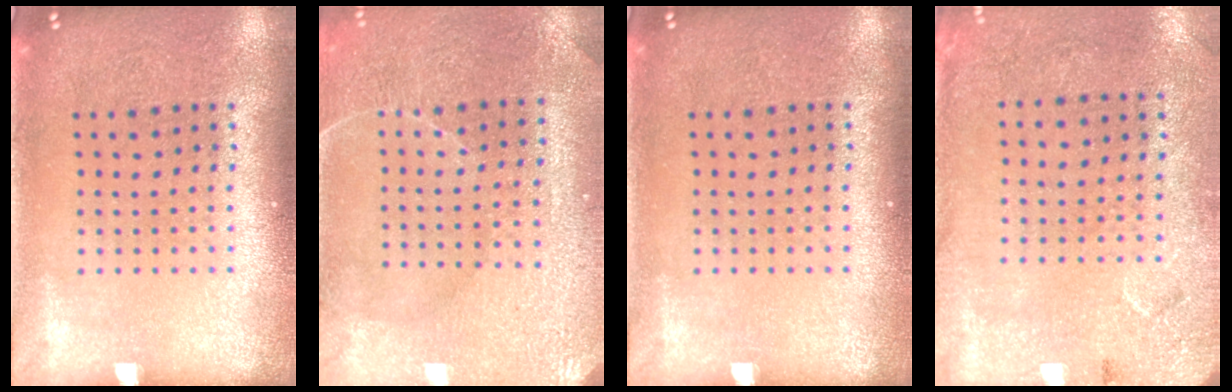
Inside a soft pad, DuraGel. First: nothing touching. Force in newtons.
{"total": 3.3, "press": 3.3, "slide": 0.4}
{"total": 0.0}
{"total": 2.7, "press": 2.2, "slide": 1.6}